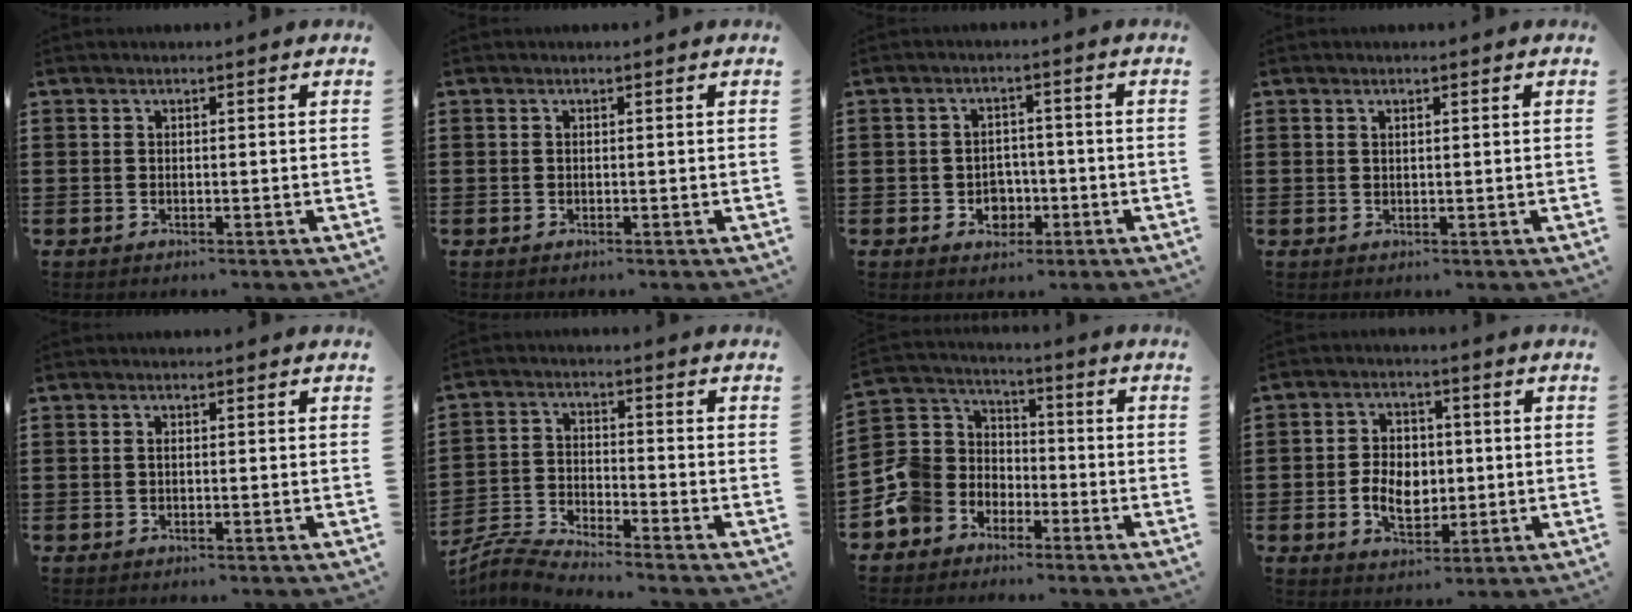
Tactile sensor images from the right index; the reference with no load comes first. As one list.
[{"total": 0.0}, {"total": 3.6, "force": [-1.3, 3.0, 1.5], "torque": [-0.027, 0.000, -0.028]}, {"total": 0.7, "force": [0.3, 0.3, 0.6], "torque": [-0.013, 0.002, 0.006]}, {"total": 0.6, "force": [-0.2, 0.2, 0.5], "torque": [-0.013, -0.003, -0.002]}, {"total": 4.8, "force": [-4.7, -0.1, 0.6], "torque": [-0.036, -0.007, -0.103]}, {"total": 7.8, "force": [-3.4, 7.0, 0.9], "torque": [-0.075, 0.006, -0.074]}, {"total": 6.0, "force": [-0.7, 4.3, 4.2], "torque": [-0.083, 0.005, -0.017]}]